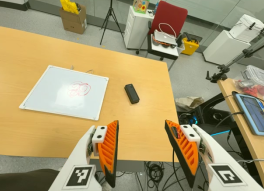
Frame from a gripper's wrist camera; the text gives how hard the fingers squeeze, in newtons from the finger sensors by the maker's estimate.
{"total": 0.0}